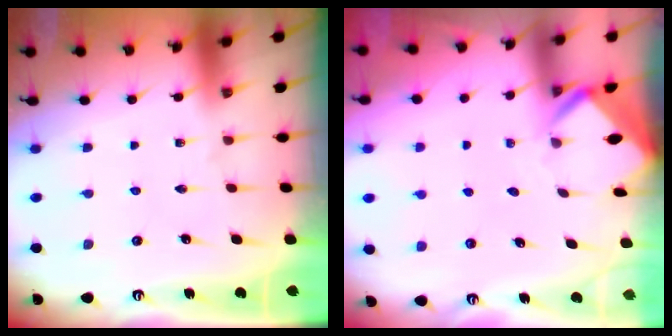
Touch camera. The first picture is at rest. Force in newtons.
{"total": 2.8, "press": 2.8, "slide": 0.2}